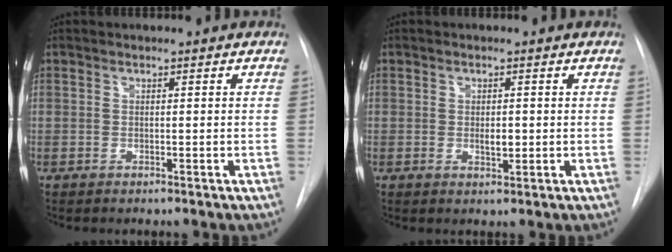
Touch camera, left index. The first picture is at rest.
{"total": 1.8, "force": [-0.1, 0.9, 1.6], "torque": [-0.027, -0.003, 0.000]}